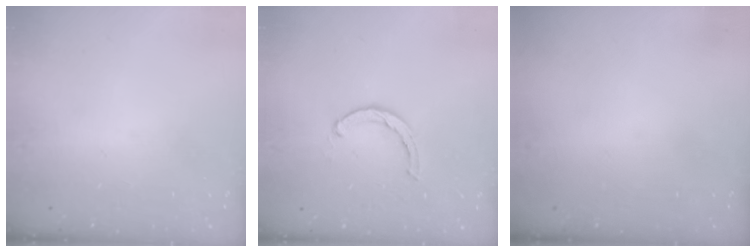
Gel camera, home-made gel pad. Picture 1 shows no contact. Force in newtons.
{"total": 2.4, "press": 2.4, "slide": 0.4}
{"total": 0.0}